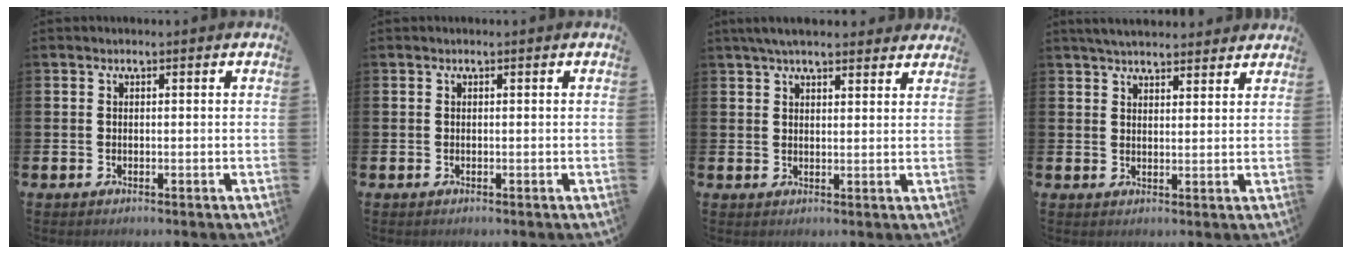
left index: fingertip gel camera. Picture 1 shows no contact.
{"total": 0.0}
{"total": 4.5, "force": [4.0, 1.1, 1.6], "torque": [-0.035, -0.010, 0.074]}
{"total": 4.1, "force": [3.9, 0.8, 0.7], "torque": [-0.018, -0.014, 0.072]}